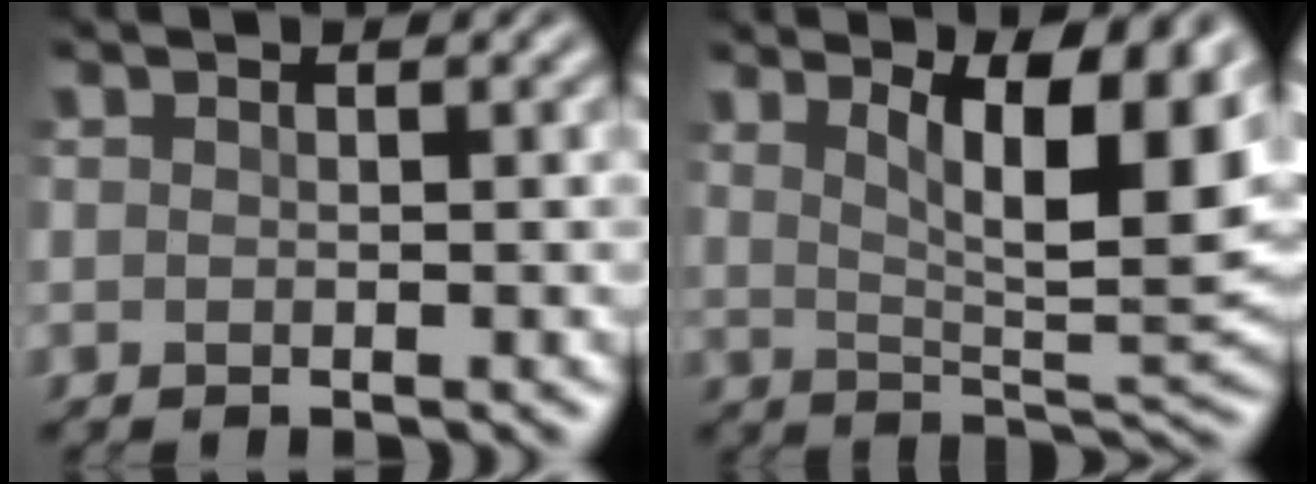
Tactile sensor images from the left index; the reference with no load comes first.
{"total": 9.3, "force": [4.4, 2.6, 7.8], "torque": [-0.112, -0.004, 0.074]}